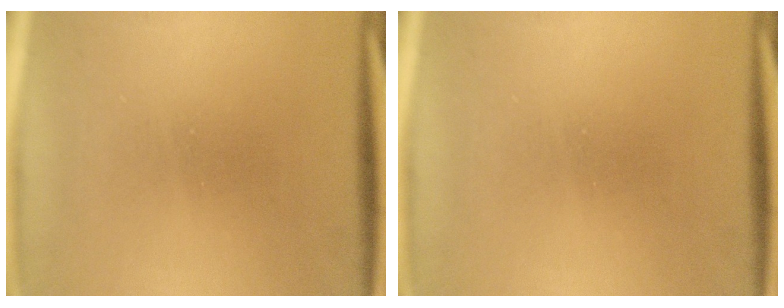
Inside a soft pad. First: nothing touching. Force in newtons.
{"total": 0.0}